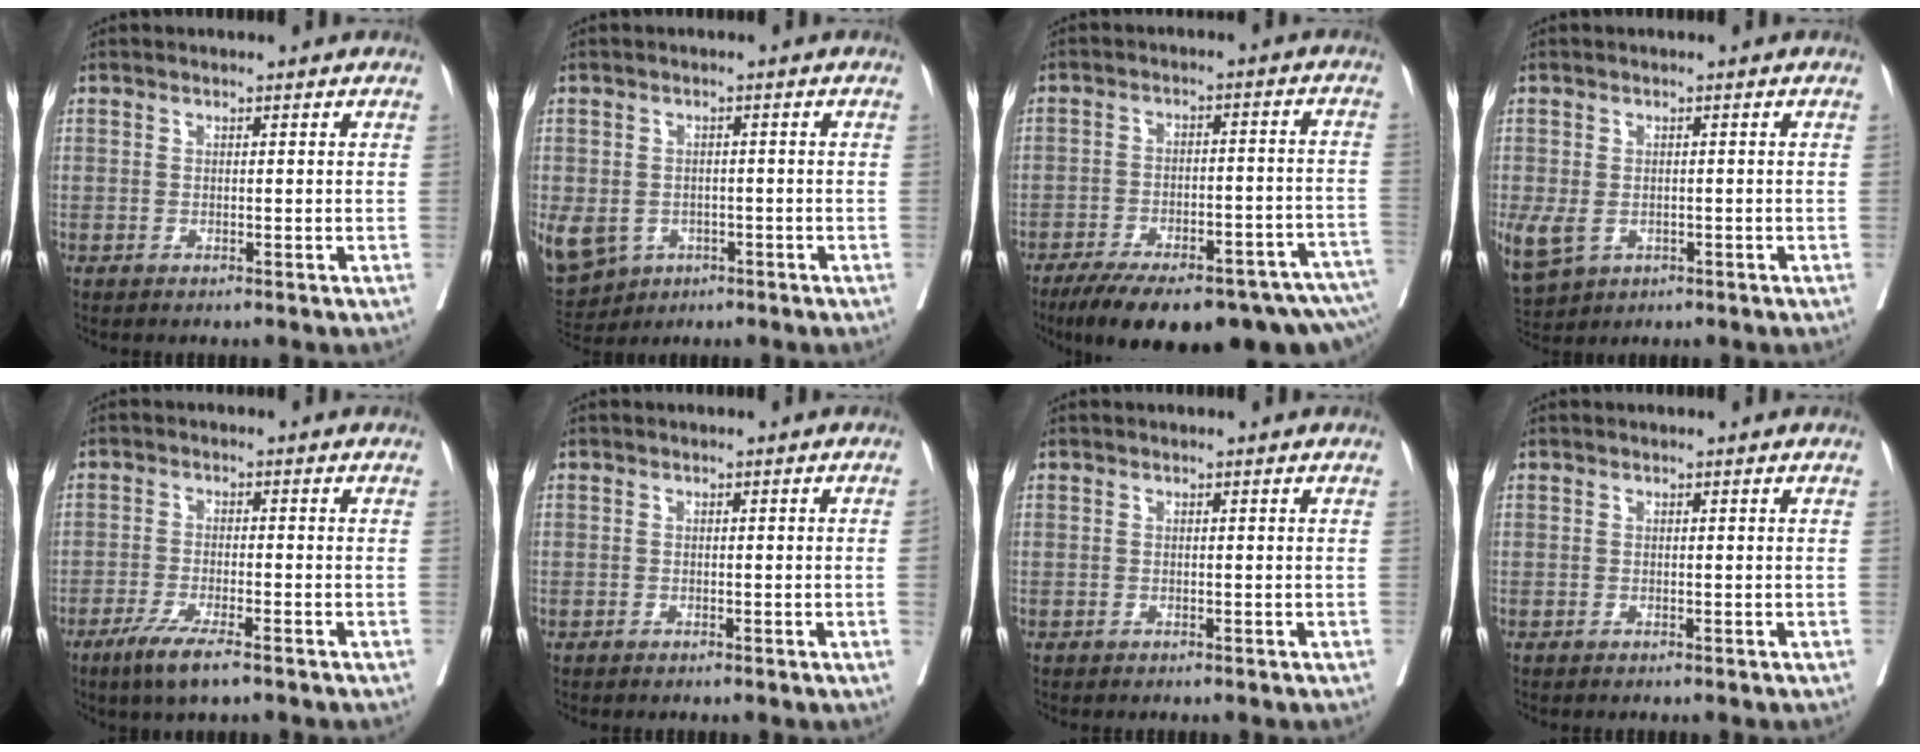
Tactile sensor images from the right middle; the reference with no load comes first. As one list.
[{"total": 21.4, "force": [-8.1, 17.6, 9.2], "torque": [-0.316, -0.016, -0.108]}, {"total": 23.2, "force": [-17.8, 5.1, 14.0], "torque": [-0.155, 0.005, -0.236]}, {"total": 7.6, "force": [-2.4, 5.7, 4.5], "torque": [-0.119, -0.005, -0.028]}, {"total": 5.9, "force": [-3.9, 0.6, 4.4], "torque": [-0.086, -0.013, -0.067]}, {"total": 0.8, "force": [-0.2, 0.0, 0.8], "torque": [-0.012, 0.003, -0.001]}, {"total": 0.0}, {"total": 0.0}]